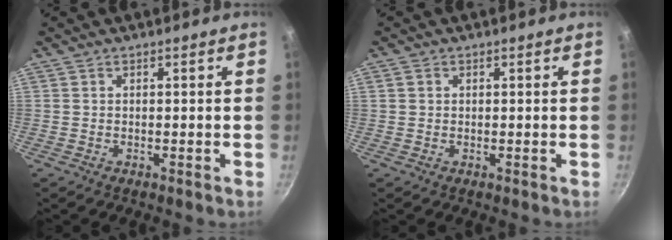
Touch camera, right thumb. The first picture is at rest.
{"total": 1.0, "force": [0.2, 0.9, 0.3], "torque": [-0.005, 0.003, 0.002]}